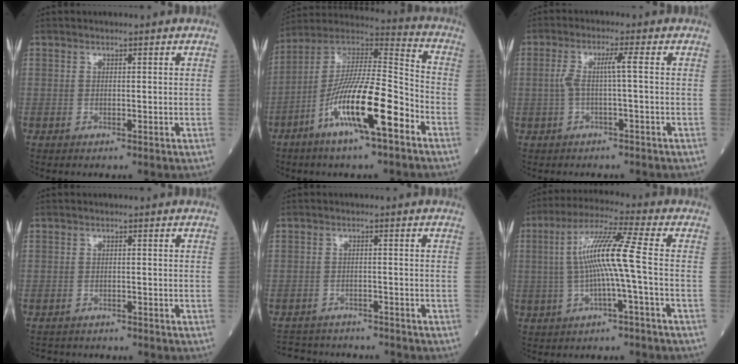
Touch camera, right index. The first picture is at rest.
{"total": 16.7, "force": [-7.6, 2.2, 14.7], "torque": [-0.272, -0.002, -0.134]}
{"total": 3.4, "force": [-0.3, -0.3, 3.4], "torque": [-0.071, 0.017, 0.001]}
{"total": 3.2, "force": [-3.0, 1.2, 0.2], "torque": [-0.003, -0.003, -0.044]}
{"total": 8.7, "force": [-8.2, 2.4, 1.5], "torque": [-0.025, 0.010, -0.114]}
{"total": 9.3, "force": [-0.5, -1.1, 9.2], "torque": [-0.179, 0.020, -0.007]}